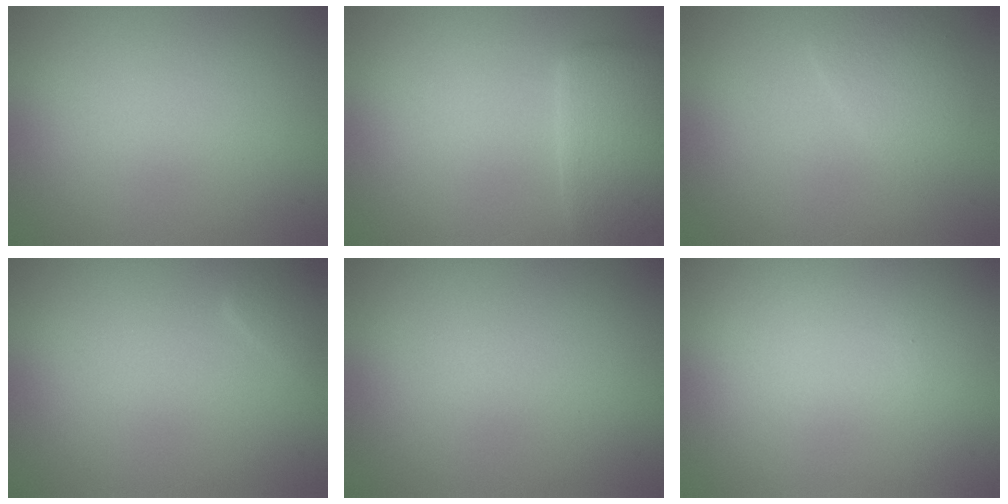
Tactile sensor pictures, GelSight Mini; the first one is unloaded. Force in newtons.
{"total": 3.5, "press": 3.5, "slide": 0.3}
{"total": 2.1, "press": 2.1, "slide": 0.0}
{"total": 0.9, "press": 0.9, "slide": 0.1}
{"total": 0.0}
{"total": 0.0}